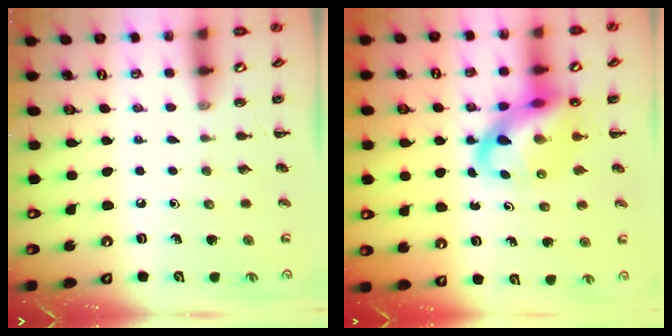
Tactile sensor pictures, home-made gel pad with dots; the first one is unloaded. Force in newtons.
{"total": 13.4, "press": 12.9, "slide": 3.6}